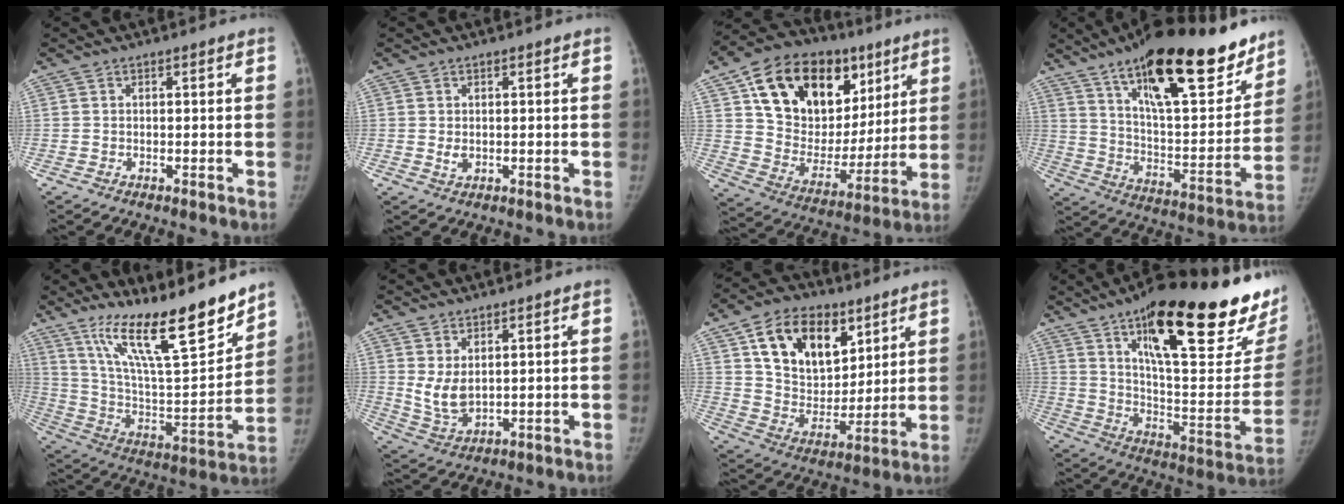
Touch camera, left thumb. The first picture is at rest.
{"total": 2.0, "force": [-0.1, 1.4, 1.3], "torque": [-0.015, -0.001, 0.002]}
{"total": 26.6, "force": [11.9, 17.7, 16.0], "torque": [-0.214, -0.001, 0.206]}
{"total": 28.6, "force": [18.7, 9.2, 19.5], "torque": [-0.255, -0.072, 0.293]}
{"total": 23.2, "force": [16.8, 4.6, 15.4], "torque": [-0.220, -0.093, 0.291]}
{"total": 6.0, "force": [1.7, 3.6, 4.4], "torque": [-0.073, -0.020, 0.048]}
{"total": 18.7, "force": [8.8, 12.2, 11.1], "torque": [-0.140, -0.038, 0.160]}
{"total": 35.6, "force": [20.9, 9.7, 27.1], "torque": [-0.317, -0.062, 0.321]}